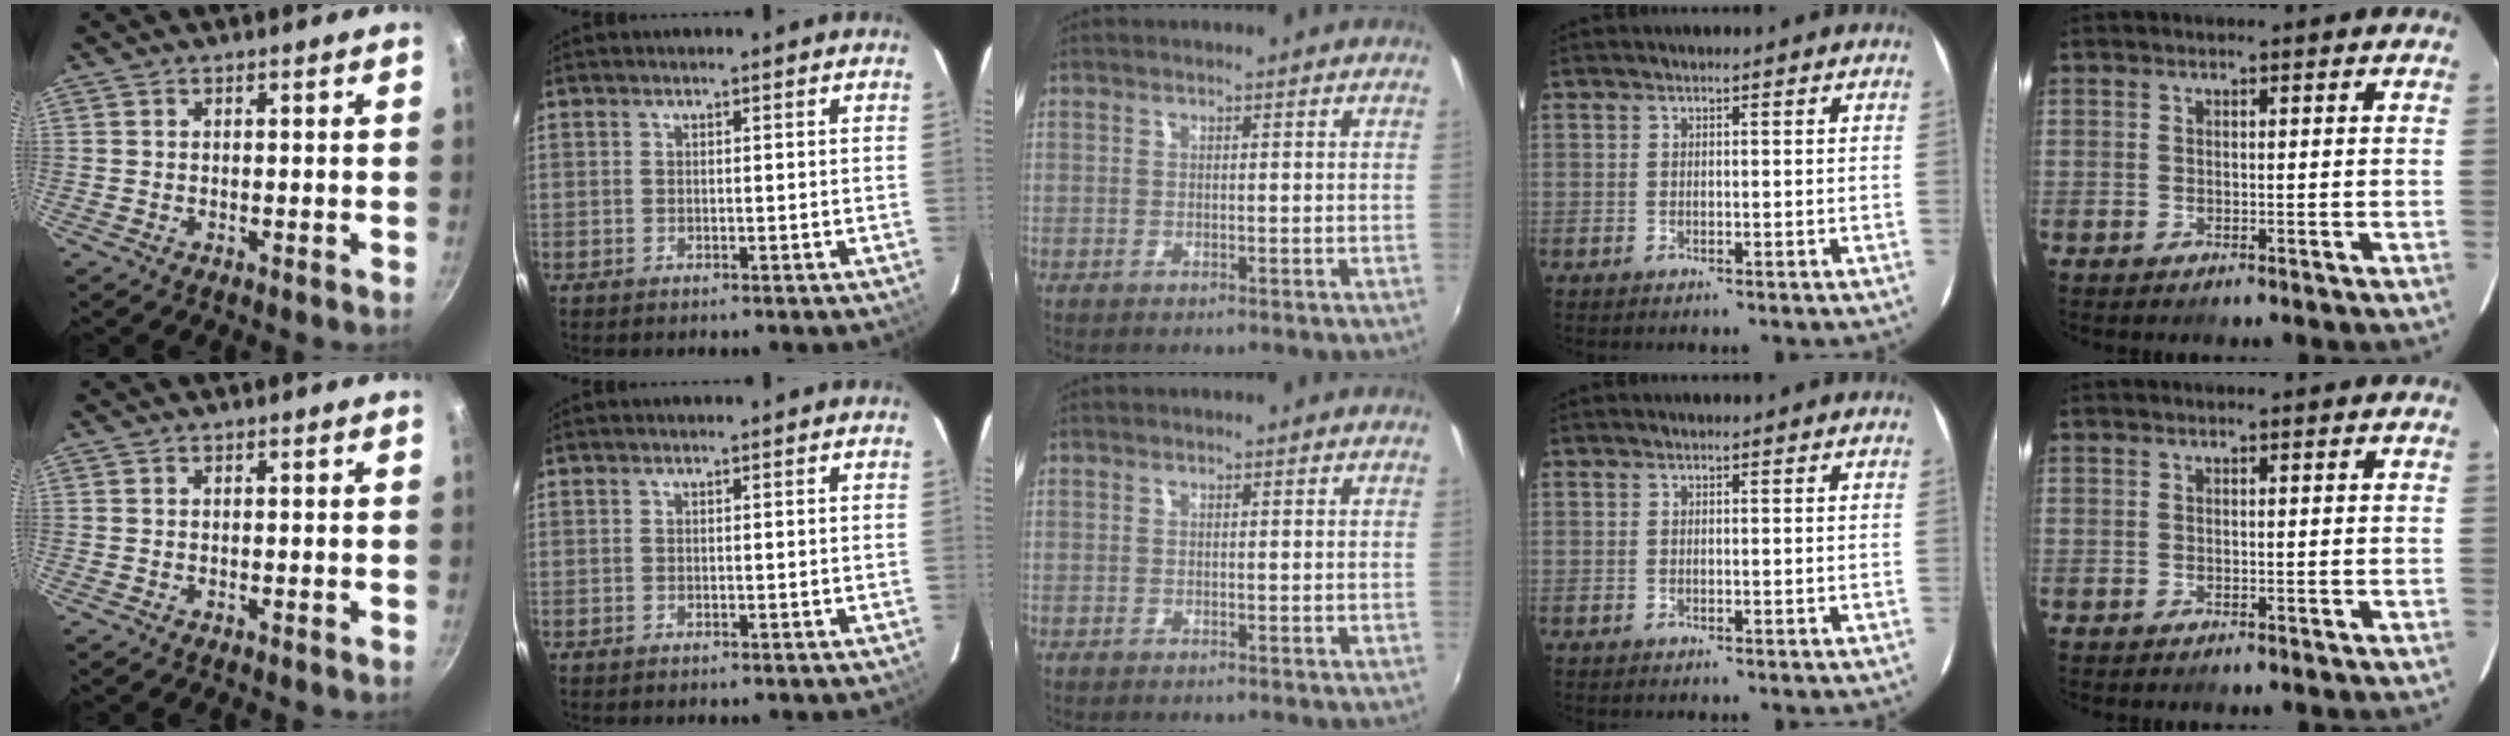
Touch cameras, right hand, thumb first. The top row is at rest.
{}